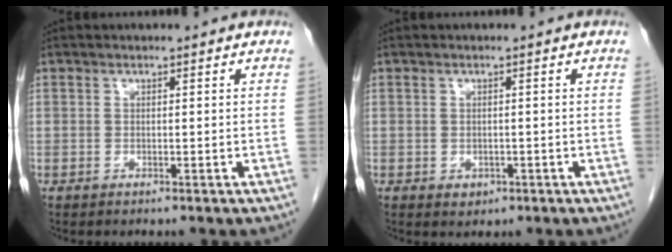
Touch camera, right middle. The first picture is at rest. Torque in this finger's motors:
{"motor_torque": [0.31, -0.41, 0.02, 0.01]}